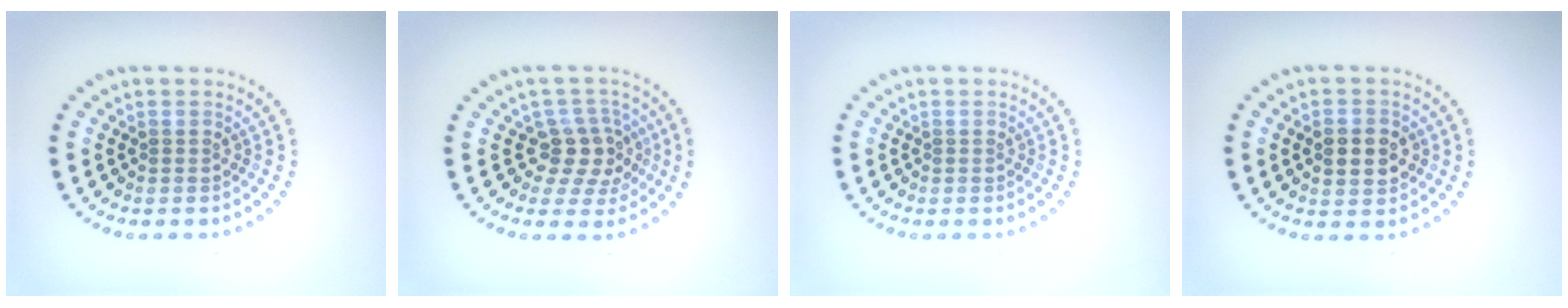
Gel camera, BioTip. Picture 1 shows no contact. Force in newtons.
{"total": 3.5, "press": 3.0, "slide": 1.8}
{"total": 0.0}
{"total": 4.0, "press": 4.0, "slide": 0.4}